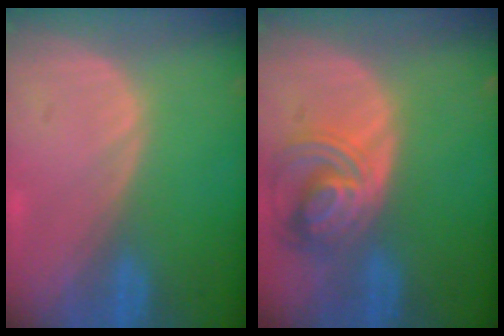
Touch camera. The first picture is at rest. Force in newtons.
{"total": 7.7, "press": 6.9, "slide": 3.4}